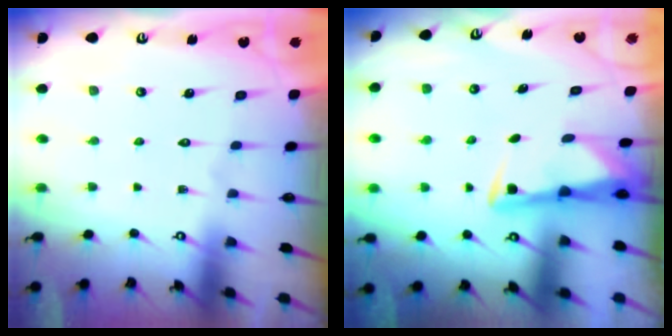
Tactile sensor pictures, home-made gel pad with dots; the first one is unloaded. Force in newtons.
{"total": 2.9, "press": 2.9, "slide": 0.4}